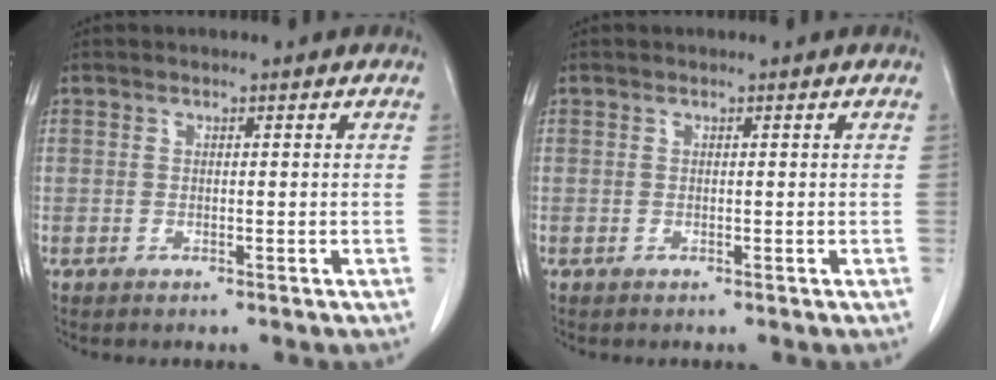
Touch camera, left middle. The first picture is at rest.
{"total": 0.0}